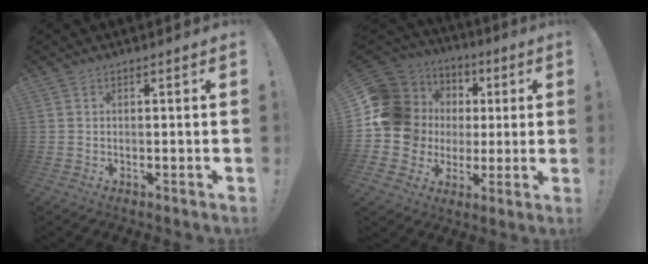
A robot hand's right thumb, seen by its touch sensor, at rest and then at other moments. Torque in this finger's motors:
{"motor_torque": [0.78, 0.68, 0.46, 0.04, 0.02]}